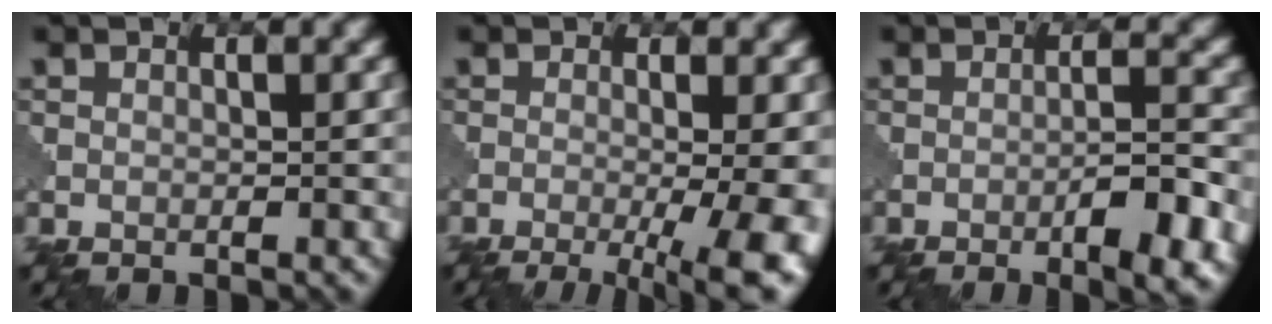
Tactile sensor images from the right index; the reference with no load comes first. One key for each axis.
{"total": 10.2, "fx": -3.0, "fy": 3.7, "fz": 9.0, "tx": -0.097, "ty": -0.002, "tz": -0.041}
{"total": 6.0, "fx": -2.8, "fy": 1.3, "fz": 5.1, "tx": -0.080, "ty": 0.005, "tz": -0.039}